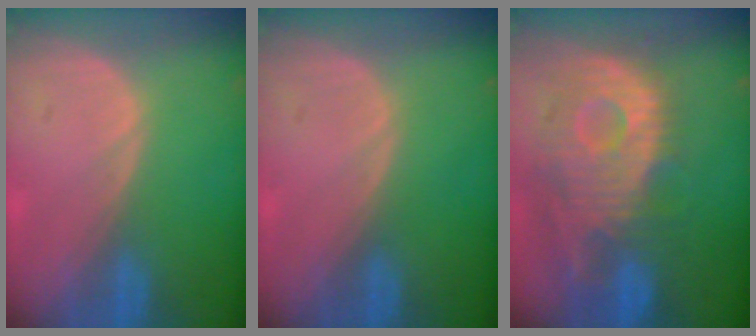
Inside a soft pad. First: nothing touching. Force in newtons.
{"total": 0.0}
{"total": 12.4, "press": 10.9, "slide": 5.9}